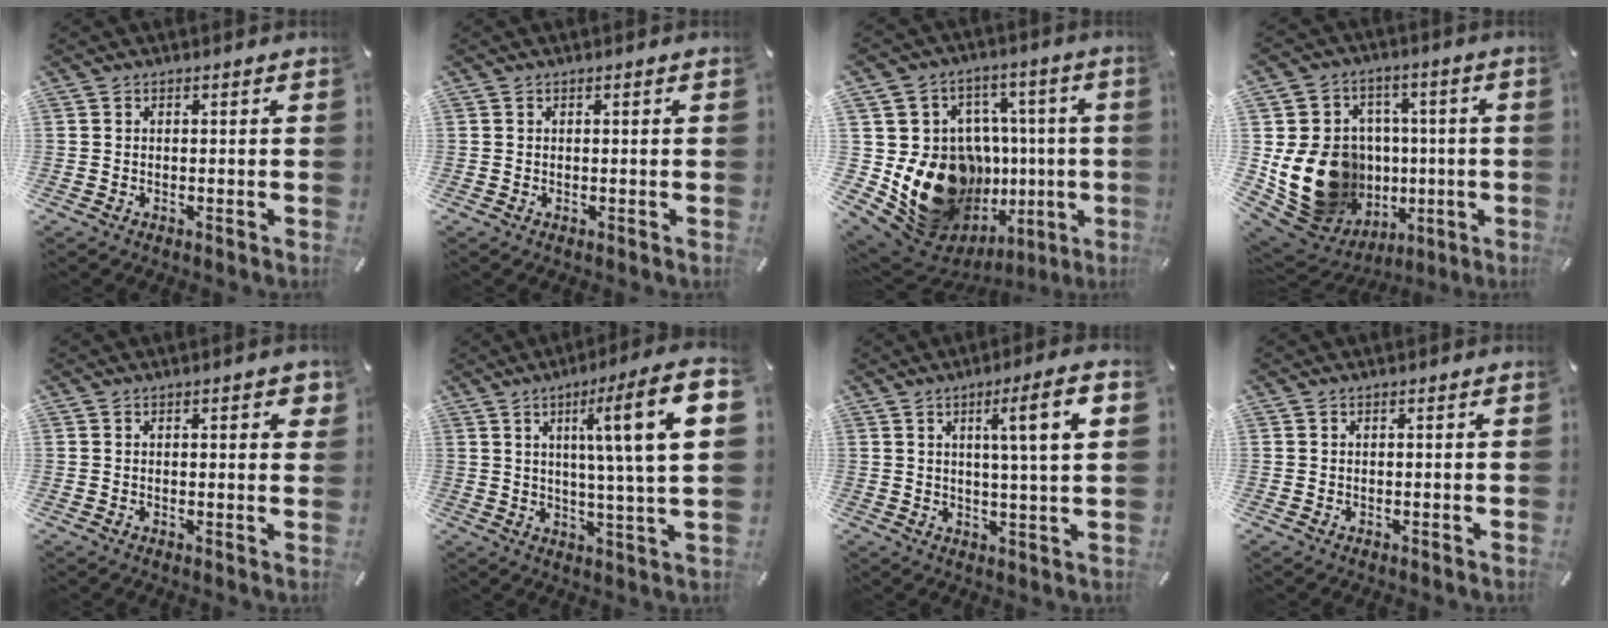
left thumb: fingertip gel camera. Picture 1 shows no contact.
{"total": 0.0}
{"total": 23.0, "force": [-5.2, 18.1, 13.3], "torque": [-0.209, 0.002, -0.038]}
{"total": 20.2, "force": [-1.8, 17.4, 10.2], "torque": [-0.183, -0.005, 0.007]}
{"total": 2.9, "force": [1.3, 1.0, 2.4], "torque": [-0.034, -0.001, 0.017]}
{"total": 17.1, "force": [5.0, 1.6, 16.3], "torque": [-0.253, -0.011, 0.057]}
{"total": 10.9, "force": [3.7, 0.9, 10.2], "torque": [-0.167, -0.003, 0.050]}
{"total": 0.0}